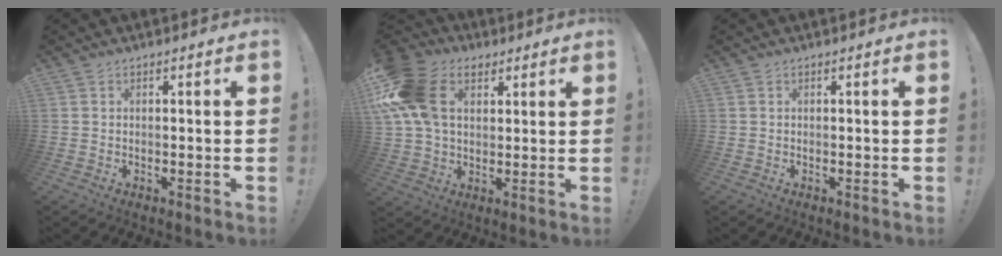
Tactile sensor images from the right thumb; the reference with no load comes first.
{"total": 18.3, "force": [5.9, 12.9, 11.5], "torque": [-0.229, -0.003, 0.116]}
{"total": 0.0}